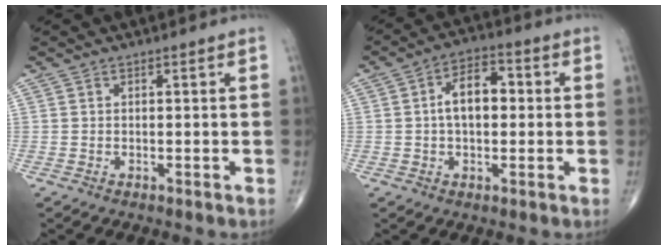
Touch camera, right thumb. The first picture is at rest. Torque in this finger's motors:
{"motor_torque": [0.07, 1.74, 0.69, -0.20, 0.08]}